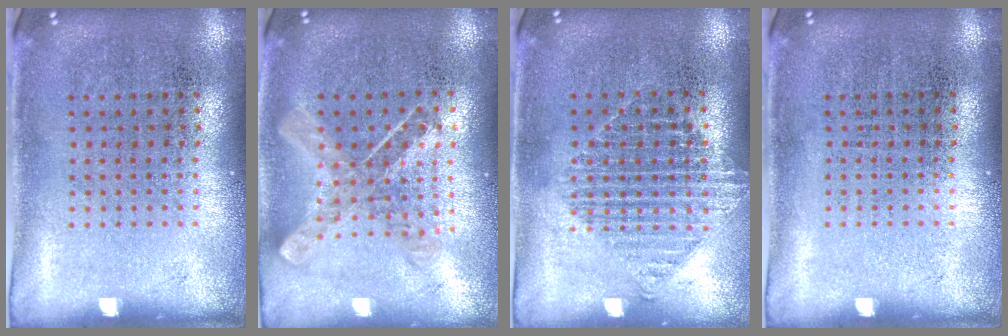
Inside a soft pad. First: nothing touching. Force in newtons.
{"total": 0.9, "press": 0.9, "slide": 0.1}
{"total": 1.1, "press": 1.1, "slide": 0.3}
{"total": 0.0}